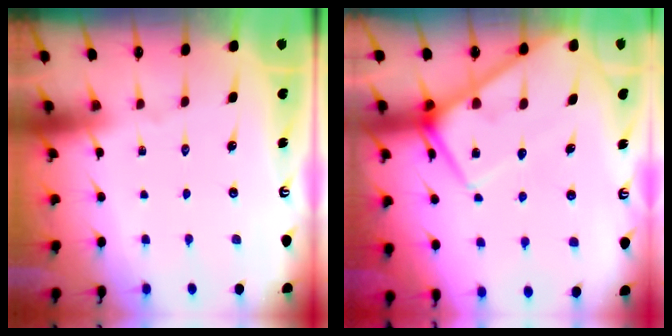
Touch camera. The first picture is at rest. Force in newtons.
{"total": 10.8, "press": 10.8, "slide": 0.8}